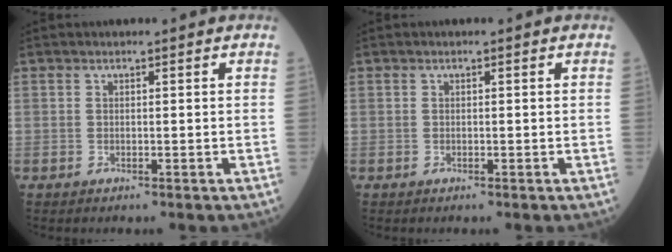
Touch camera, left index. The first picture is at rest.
{"total": 0.0}